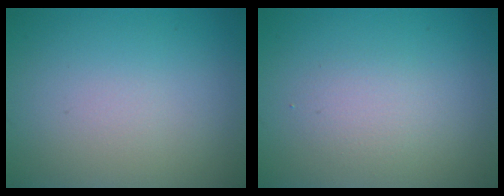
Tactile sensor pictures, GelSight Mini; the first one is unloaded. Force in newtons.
{"total": 1.7, "press": 1.7, "slide": 0.1}